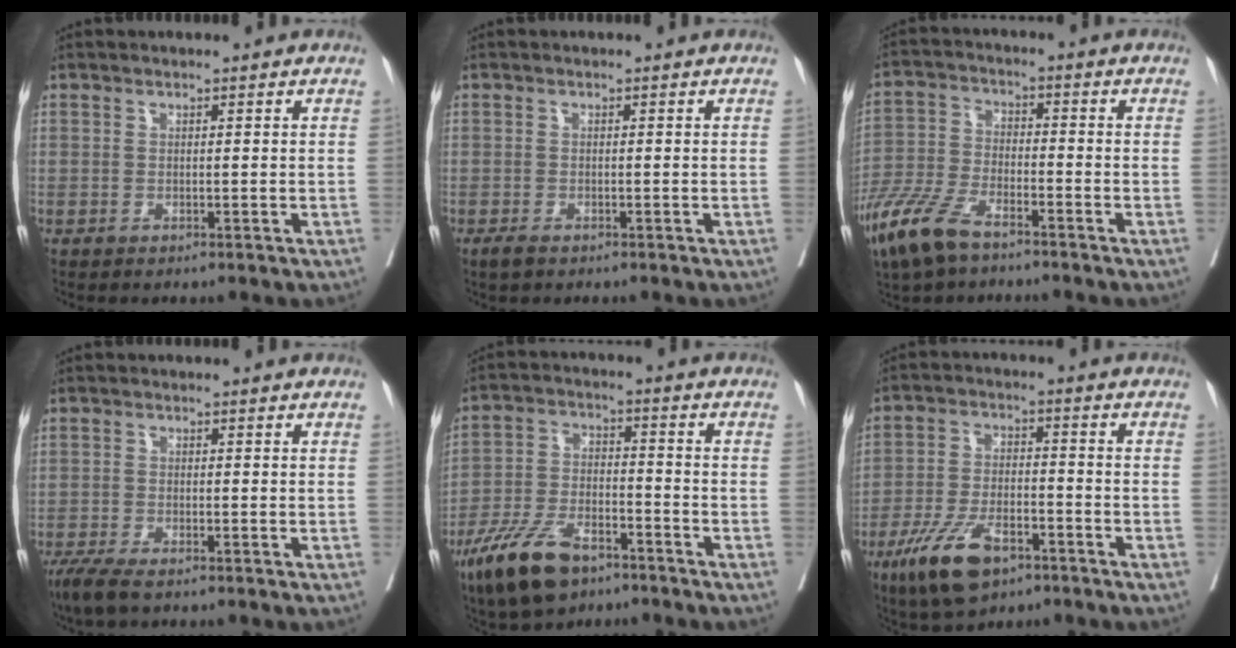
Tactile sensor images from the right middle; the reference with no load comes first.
{"total": 1.4, "force": [-1.0, 0.5, 0.9], "torque": [-0.020, -0.002, -0.016]}
{"total": 9.9, "force": [-7.0, 3.2, 6.2], "torque": [-0.145, -0.020, -0.138]}
{"total": 4.8, "force": [-3.6, 1.0, 3.0], "torque": [-0.057, -0.012, -0.063]}
{"total": 11.5, "force": [-7.7, 4.5, 7.2], "torque": [-0.148, -0.010, -0.145]}
{"total": 10.5, "force": [-6.4, 4.1, 7.3], "torque": [-0.149, -0.009, -0.113]}